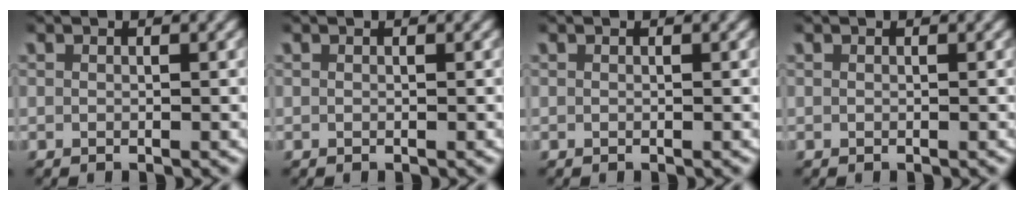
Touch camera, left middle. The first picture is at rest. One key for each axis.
{"total": 0.0}
{"total": 0.0}
{"total": 0.0}